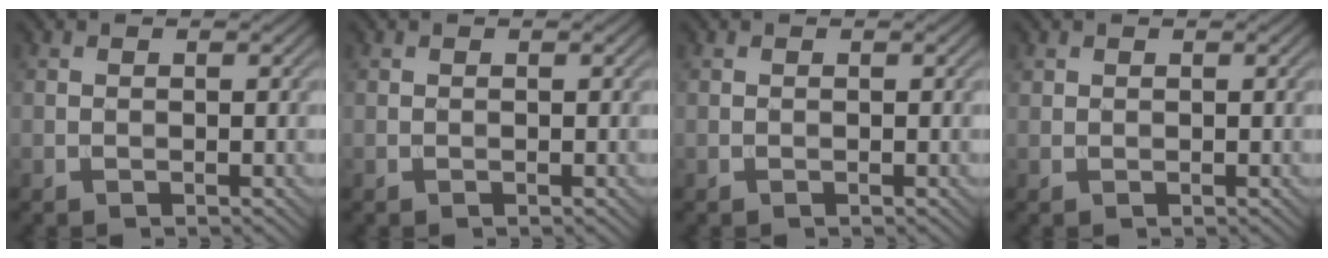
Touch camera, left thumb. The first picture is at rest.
{"total": 0.0}
{"total": 0.0}
{"total": 0.5, "force": [0.4, 0.3, 0.1], "torque": [-0.002, 0.000, 0.012]}